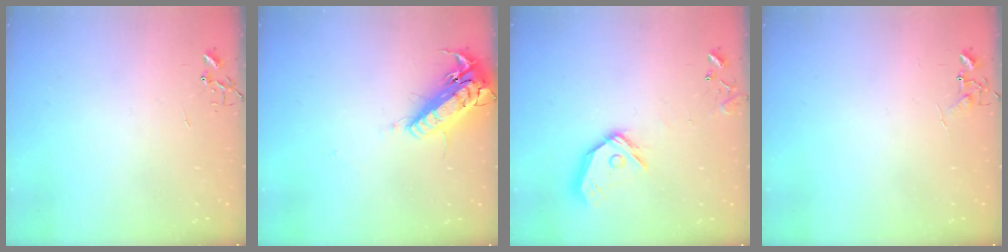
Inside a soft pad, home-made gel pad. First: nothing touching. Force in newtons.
{"total": 17.6, "press": 17.3, "slide": 3.4}
{"total": 14.2, "press": 14.0, "slide": 2.3}
{"total": 5.2, "press": 5.2, "slide": 0.6}